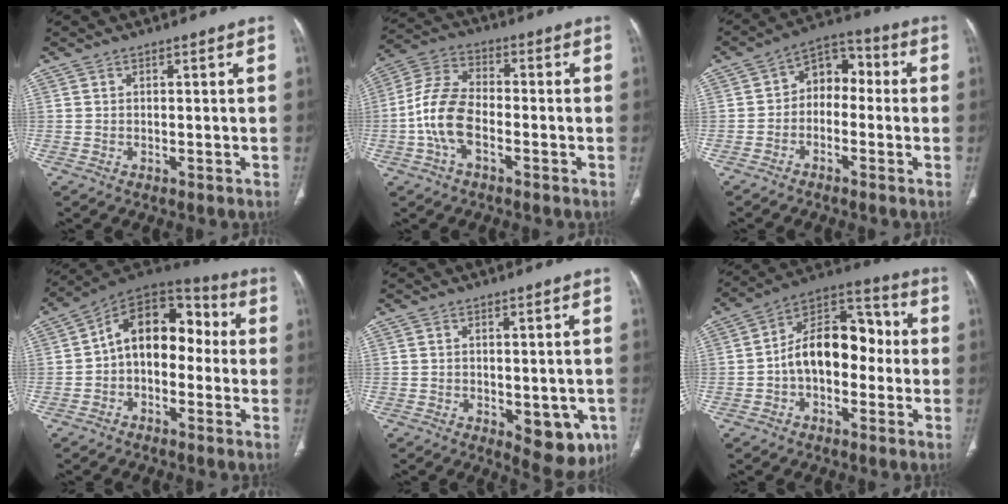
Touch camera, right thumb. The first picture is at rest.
{"total": 10.5, "force": [-2.9, 5.7, 8.3], "torque": [-0.174, 0.033, -0.062]}
{"total": 7.9, "force": [-0.9, 5.7, 5.3], "torque": [-0.047, 0.041, -0.033]}
{"total": 14.2, "force": [-0.4, 9.5, 10.6], "torque": [-0.121, 0.053, -0.023]}
{"total": 9.3, "force": [-2.9, 4.7, 7.5], "torque": [-0.063, -0.007, -0.025]}
{"total": 14.8, "force": [-1.1, 9.4, 11.4], "torque": [-0.152, 0.050, -0.032]}